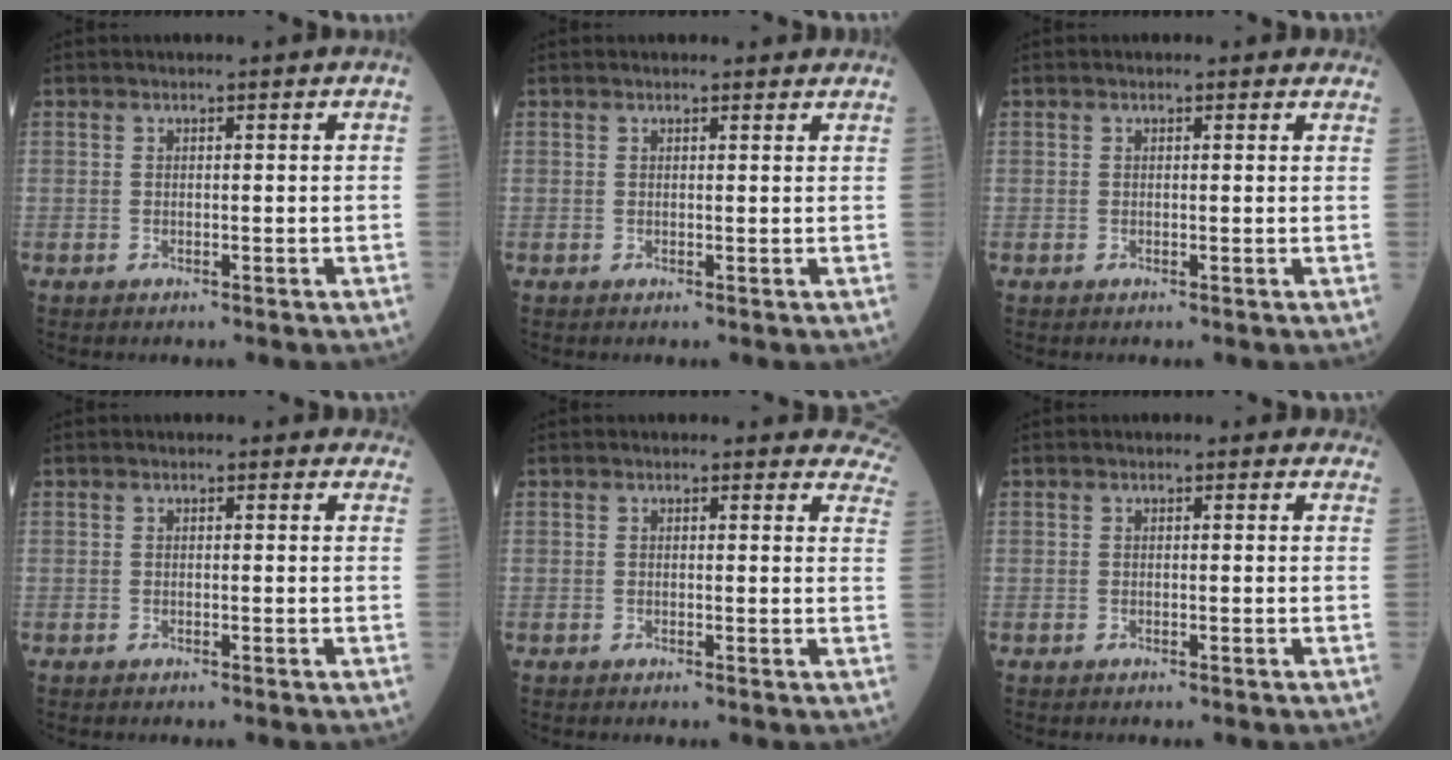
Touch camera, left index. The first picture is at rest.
{"total": 3.3, "force": [3.0, 1.0, 1.0], "torque": [-0.008, 0.014, 0.027]}
{"total": 1.7, "force": [1.3, 0.9, 0.4], "torque": [0.003, 0.001, 0.001]}
{"total": 2.5, "force": [2.1, 1.2, 0.4], "torque": [0.010, -0.001, 0.003]}
{"total": 7.5, "force": [7.0, 2.6, 0.7], "torque": [0.044, -0.021, 0.032]}
{"total": 1.9, "force": [1.6, 1.0, 0.4], "torque": [0.008, -0.002, -0.001]}